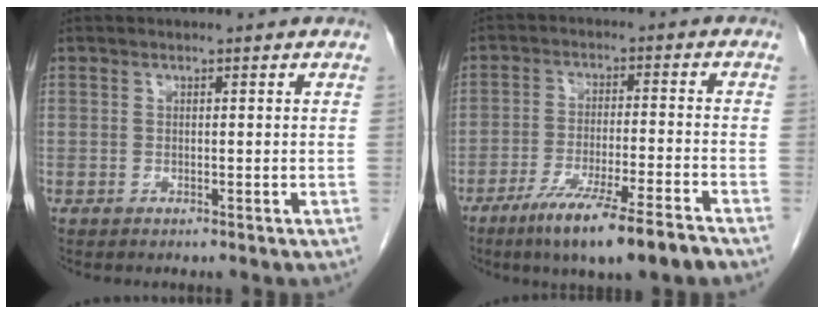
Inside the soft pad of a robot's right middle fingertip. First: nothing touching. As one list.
[{"total": 11.9, "force": [-8.2, -0.2, 8.6], "torque": [-0.136, -0.029, -0.135]}]